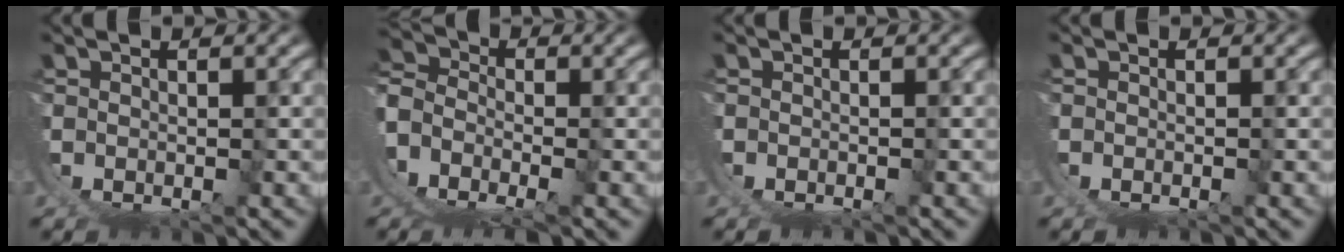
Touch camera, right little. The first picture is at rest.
{"total": 8.3, "force": [-2.7, 6.7, 3.9], "torque": [-0.071, -0.015, -0.056]}
{"total": 1.7, "force": [-1.5, 0.6, 0.5], "torque": [-0.005, -0.014, -0.019]}
{"total": 1.4, "force": [-1.2, 0.6, 0.5], "torque": [-0.004, -0.013, -0.015]}